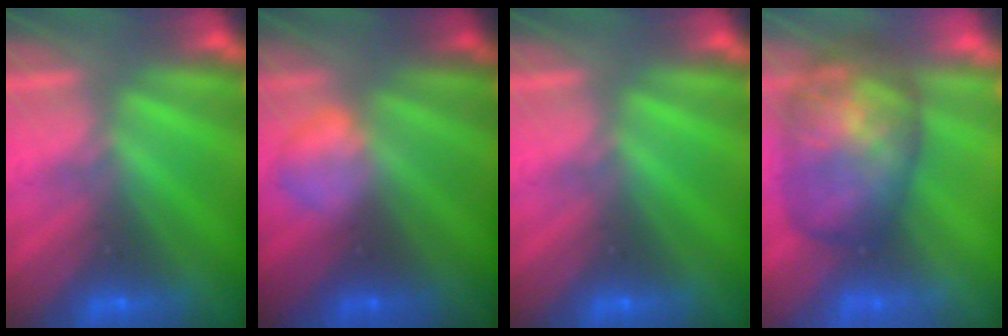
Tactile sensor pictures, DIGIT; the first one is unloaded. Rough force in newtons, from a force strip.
{"total": 2.2}
{"total": 0.0}
{"total": 7.5}